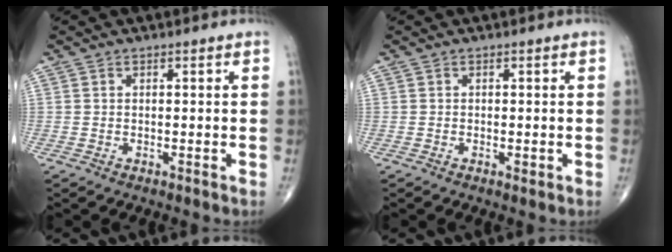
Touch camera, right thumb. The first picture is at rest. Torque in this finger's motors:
{"motor_torque": [2.69, 1.81, -0.07, -0.18, 0.03]}